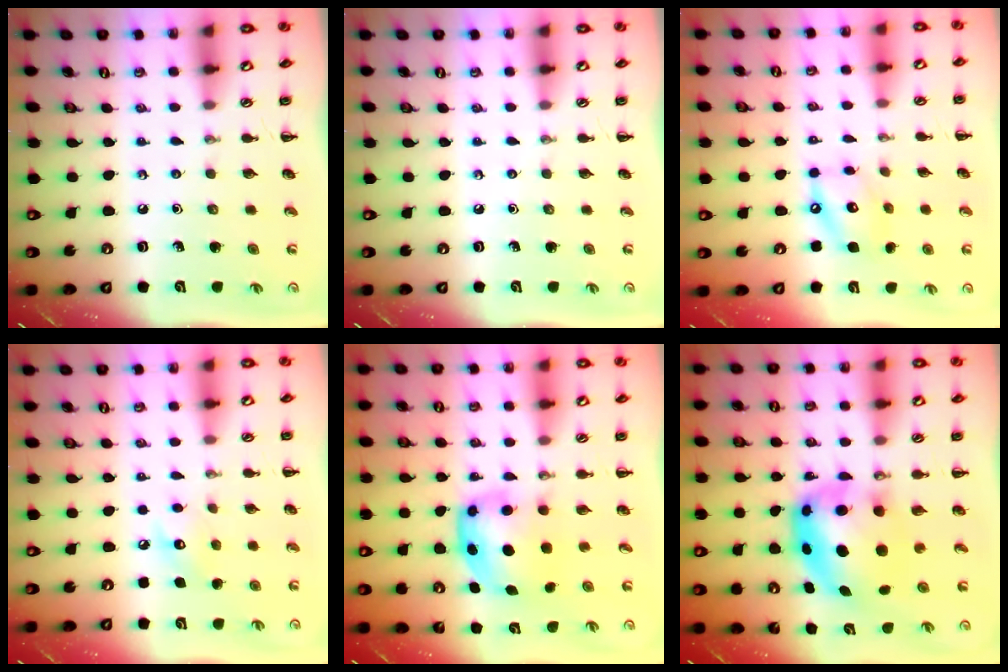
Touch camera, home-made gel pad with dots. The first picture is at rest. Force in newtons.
{"total": 0.0}
{"total": 10.6, "press": 10.5, "slide": 1.5}
{"total": 7.8, "press": 7.7, "slide": 1.4}
{"total": 5.5, "press": 5.4, "slide": 0.8}
{"total": 7.5, "press": 7.2, "slide": 1.9}